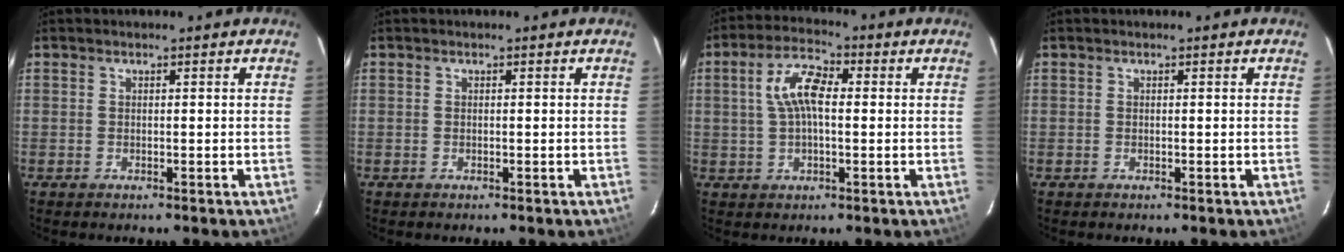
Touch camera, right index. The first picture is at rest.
{"total": 0.0}
{"total": 7.6, "force": [0.9, 3.5, 6.7], "torque": [-0.134, 0.019, 0.017]}
{"total": 0.0}